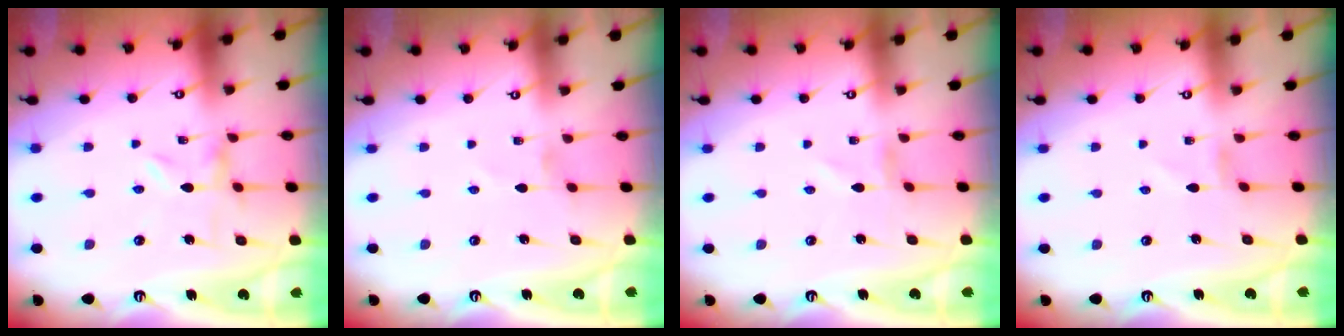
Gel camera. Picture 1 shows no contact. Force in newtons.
{"total": 0.0}
{"total": 0.7, "press": 0.7, "slide": 0.2}
{"total": 0.0}